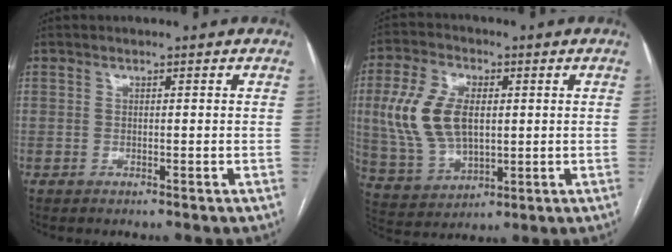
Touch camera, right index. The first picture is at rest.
{"total": 12.4, "force": [1.6, 7.1, 10.1], "torque": [-0.229, 0.015, 0.042]}